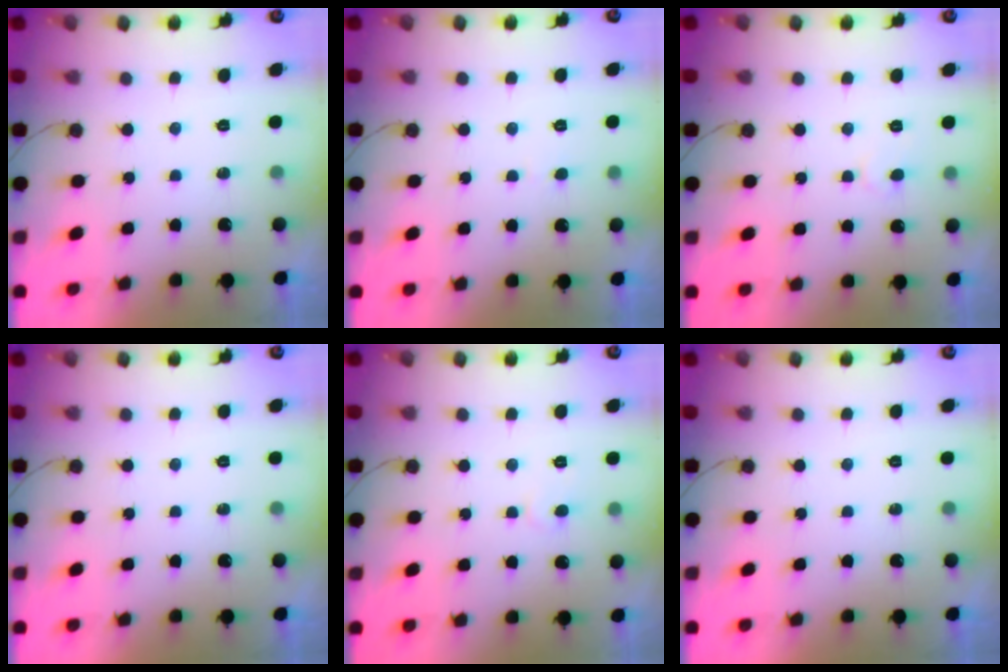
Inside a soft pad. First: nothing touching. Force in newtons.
{"total": 1.8, "press": 1.7, "slide": 0.1}
{"total": 4.2, "press": 4.2, "slide": 0.5}
{"total": 0.0}
{"total": 5.0, "press": 5.0, "slide": 0.5}
{"total": 0.0}